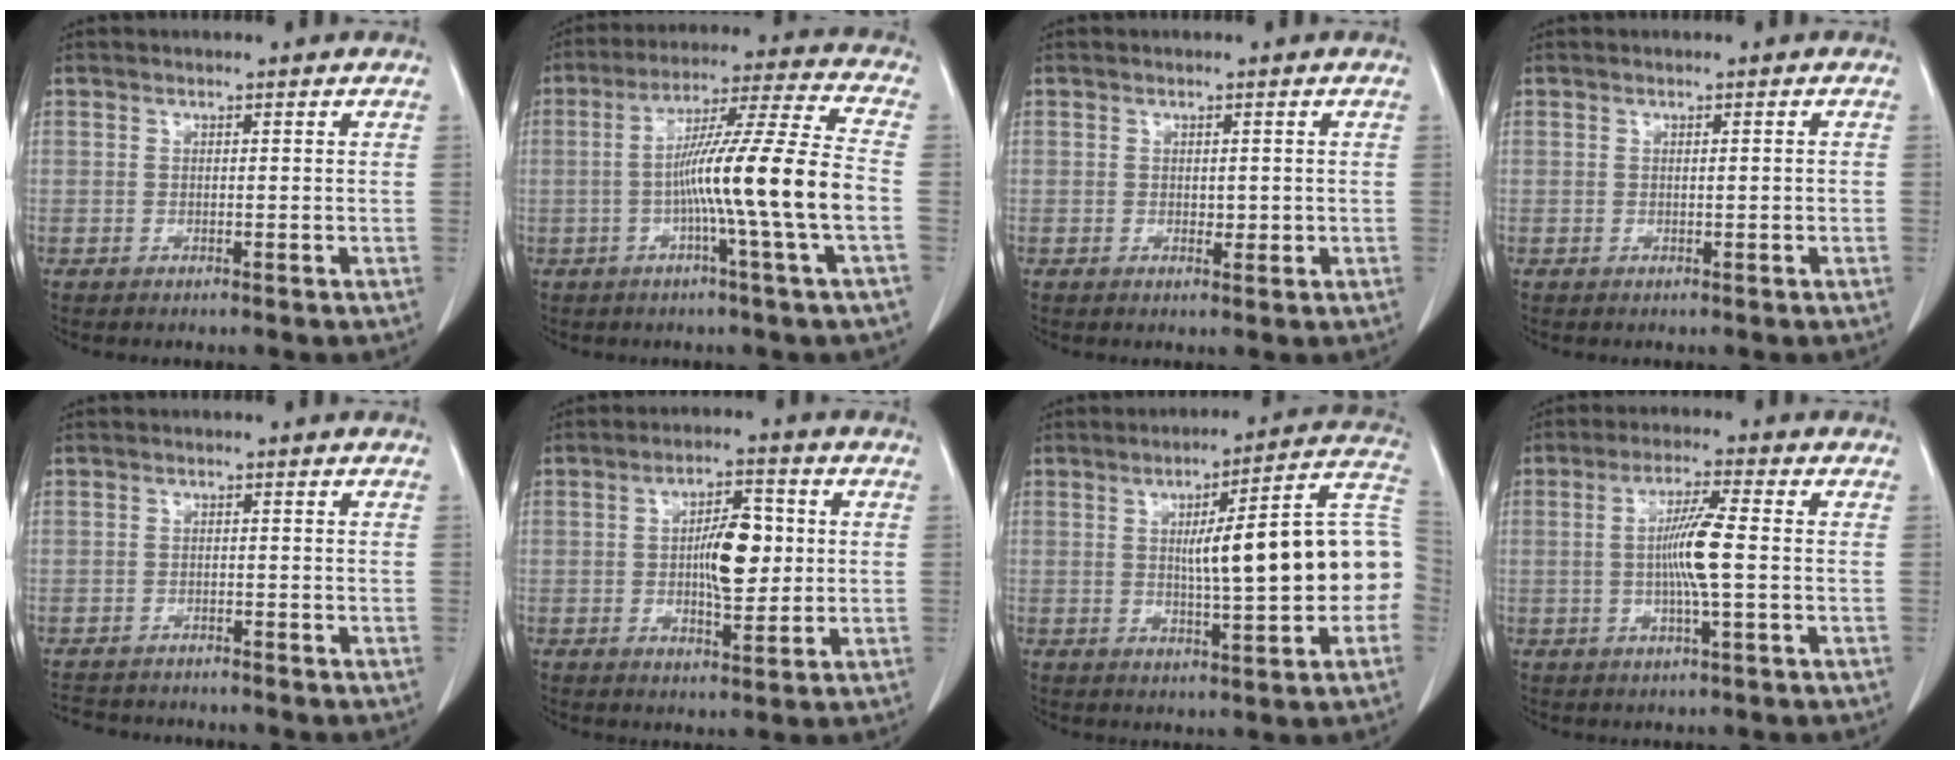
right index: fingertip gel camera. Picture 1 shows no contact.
{"total": 14.4, "force": [-3.0, -2.0, 14.0], "torque": [-0.234, 0.005, -0.060]}
{"total": 1.3, "force": [-0.1, 0.8, 1.0], "torque": [-0.013, -0.001, 0.000]}
{"total": 0.6, "force": [-0.1, 0.0, 0.6], "torque": [-0.010, 0.000, 0.002]}
{"total": 4.9, "force": [-4.6, 1.5, 0.8], "torque": [-0.008, -0.005, -0.070]}
{"total": 8.0, "force": [0.4, 2.9, 7.5], "torque": [-0.127, 0.008, 0.009]}
{"total": 16.5, "force": [-0.2, 1.9, 16.4], "torque": [-0.209, 0.034, -0.002]}
{"total": 6.9, "force": [-0.3, -0.2, 6.9], "torque": [-0.131, -0.003, -0.009]}